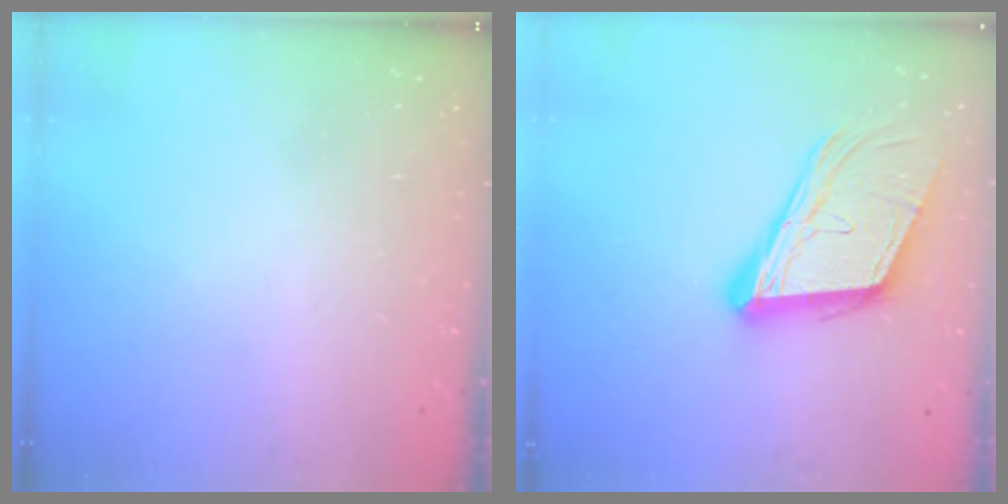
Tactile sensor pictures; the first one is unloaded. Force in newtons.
{"total": 16.0, "press": 15.6, "slide": 3.7}